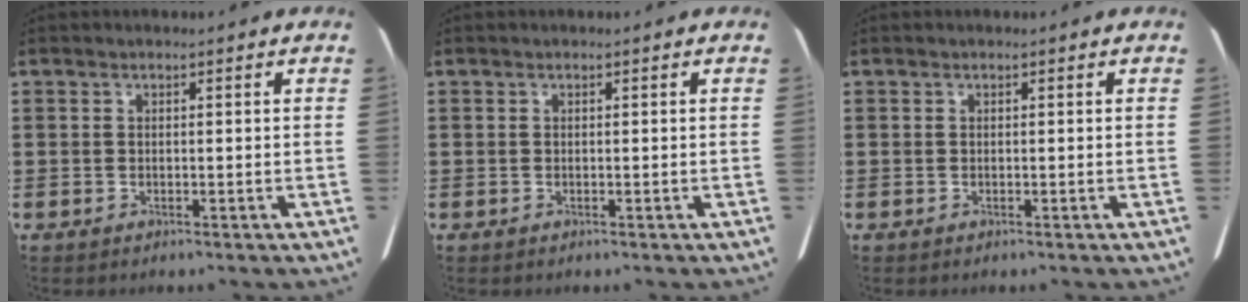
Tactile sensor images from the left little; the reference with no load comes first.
{"total": 0.0}
{"total": 0.0}